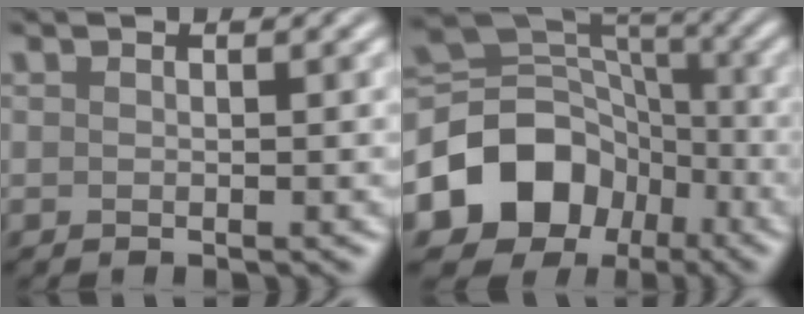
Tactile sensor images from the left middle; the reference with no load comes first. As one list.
[{"total": 9.6, "force": [-3.7, 7.7, 4.3], "torque": [-0.064, 0.006, -0.074]}]